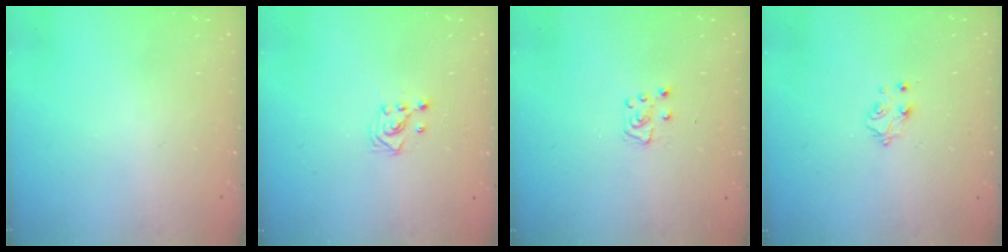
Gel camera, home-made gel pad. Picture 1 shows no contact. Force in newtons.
{"total": 2.9, "press": 2.9, "slide": 0.3}
{"total": 5.1, "press": 5.0, "slide": 0.6}
{"total": 4.4, "press": 4.4, "slide": 0.5}